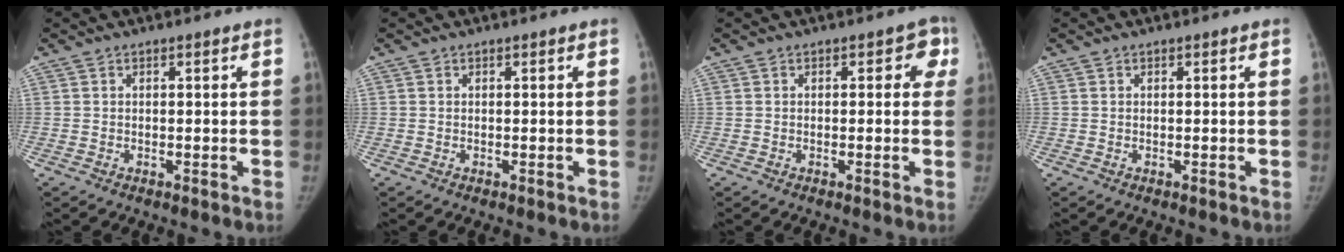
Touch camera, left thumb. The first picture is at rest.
{"total": 0.0}
{"total": 3.2, "force": [0.7, 2.2, 2.2], "torque": [0.016, 0.006, -0.006]}
{"total": 0.0}